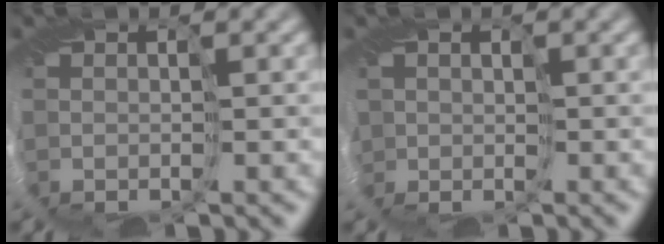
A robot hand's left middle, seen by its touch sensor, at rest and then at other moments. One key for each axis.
{"total": 1.6, "fx": 0.1, "fy": 1.6, "fz": 0.0, "tx": 0.000, "ty": -0.003, "tz": 0.001}